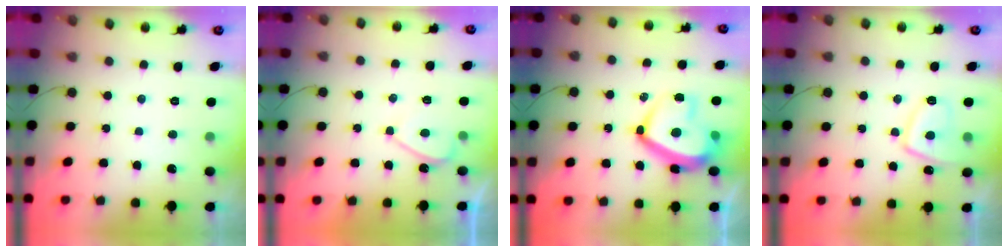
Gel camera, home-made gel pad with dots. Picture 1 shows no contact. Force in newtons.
{"total": 3.3, "press": 3.2, "slide": 0.5}
{"total": 16.4, "press": 16.3, "slide": 1.4}
{"total": 9.4, "press": 9.3, "slide": 1.2}